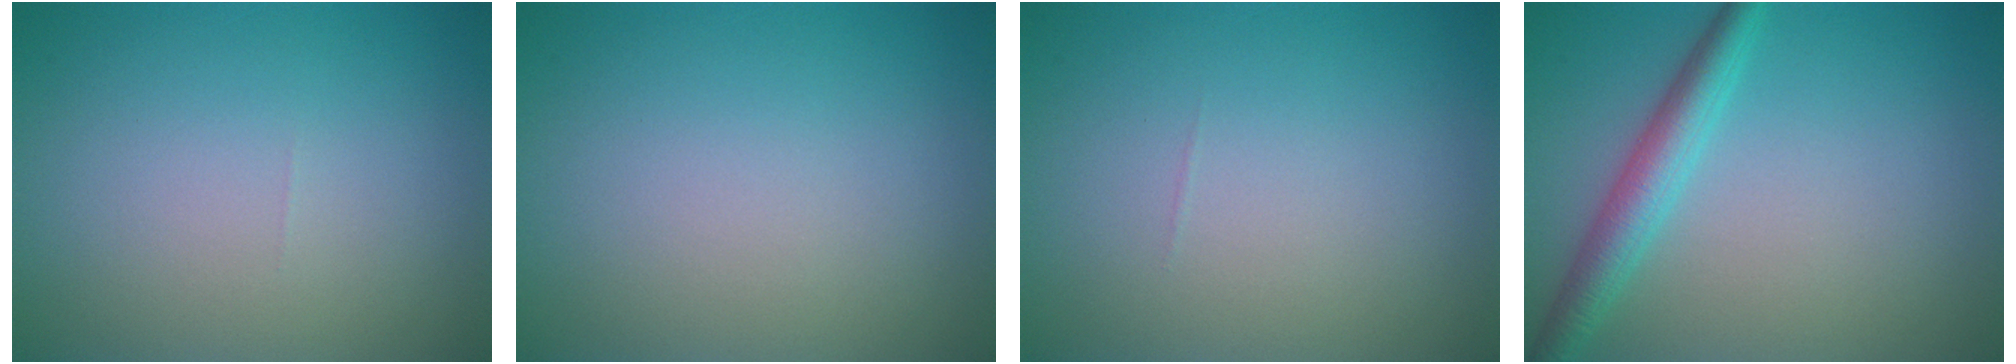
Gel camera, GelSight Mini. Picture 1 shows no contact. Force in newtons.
{"total": 0.0}
{"total": 0.0}
{"total": 3.5, "press": 3.5, "slide": 0.0}